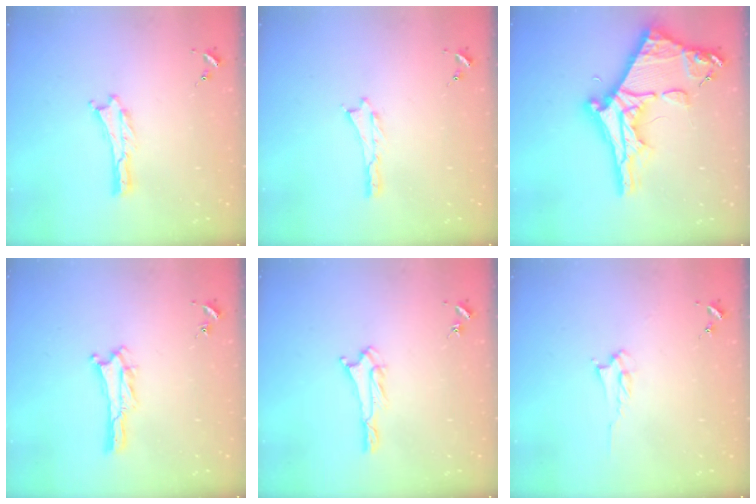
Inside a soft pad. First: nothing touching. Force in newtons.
{"total": 0.0}
{"total": 11.4, "press": 11.3, "slide": 1.2}
{"total": 1.3, "press": 1.3, "slide": 0.4}
{"total": 1.7, "press": 1.7, "slide": 0.2}
{"total": 2.0, "press": 1.9, "slide": 0.3}